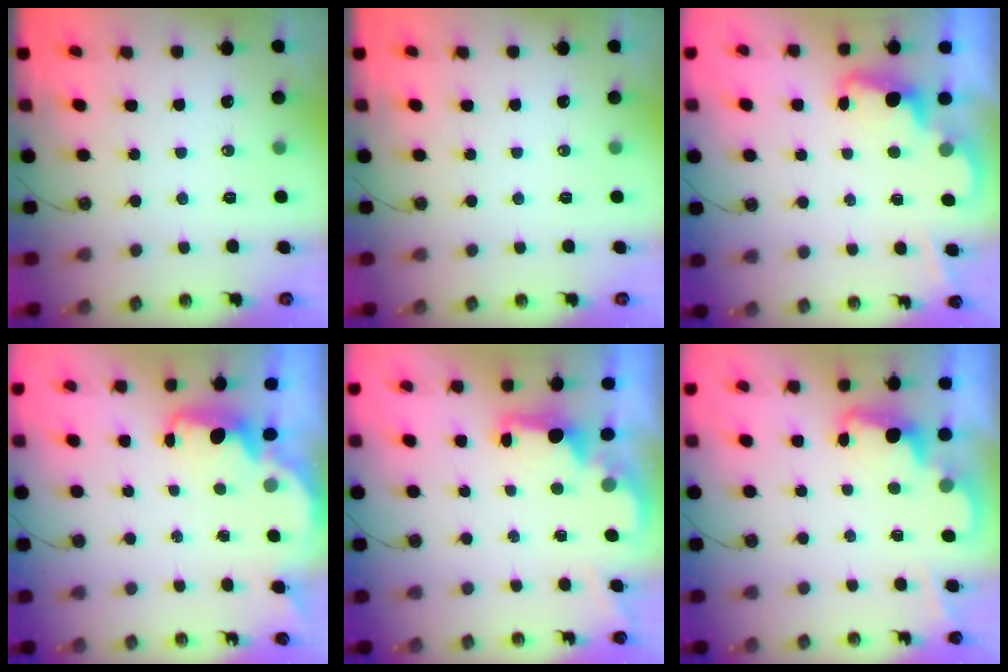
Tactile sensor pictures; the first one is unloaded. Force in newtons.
{"total": 0.0}
{"total": 2.3, "press": 2.2, "slide": 0.6}
{"total": 2.2, "press": 2.1, "slide": 0.6}
{"total": 1.9, "press": 1.7, "slide": 0.8}
{"total": 2.3, "press": 2.3, "slide": 0.5}